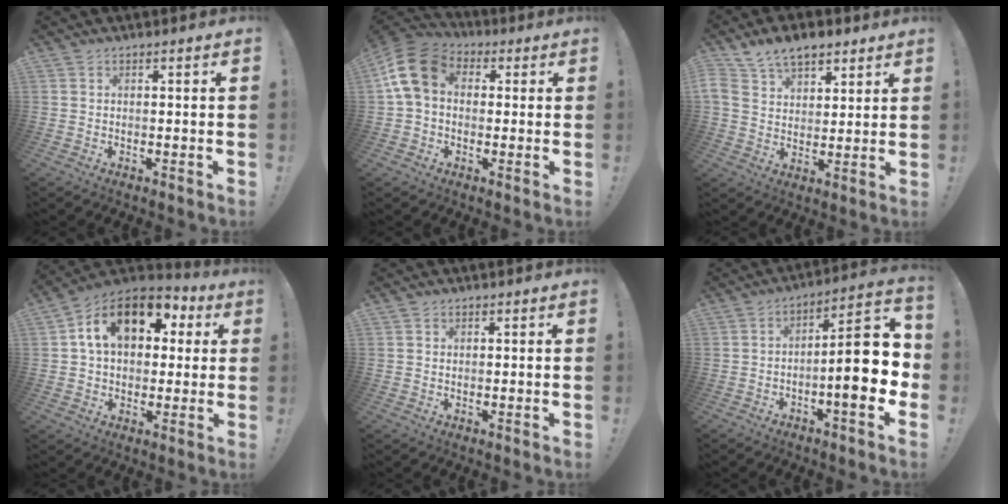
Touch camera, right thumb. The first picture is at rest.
{"total": 13.3, "force": [2.9, 9.8, 8.5], "torque": [-0.150, 0.008, 0.058]}
{"total": 10.0, "force": [6.7, 6.0, 4.4], "torque": [-0.078, -0.027, 0.131]}
{"total": 17.2, "force": [6.1, 11.2, 11.5], "torque": [-0.174, -0.006, 0.109]}
{"total": 1.0, "force": [0.7, 0.7, 0.0], "torque": [0.008, -0.002, 0.012]}
{"total": 16.3, "force": [-2.4, 4.4, 15.5], "torque": [-0.200, 0.010, -0.037]}